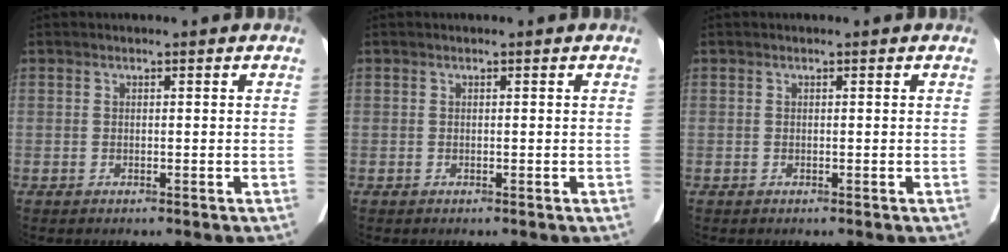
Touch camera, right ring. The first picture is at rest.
{"total": 0.0}
{"total": 0.0}